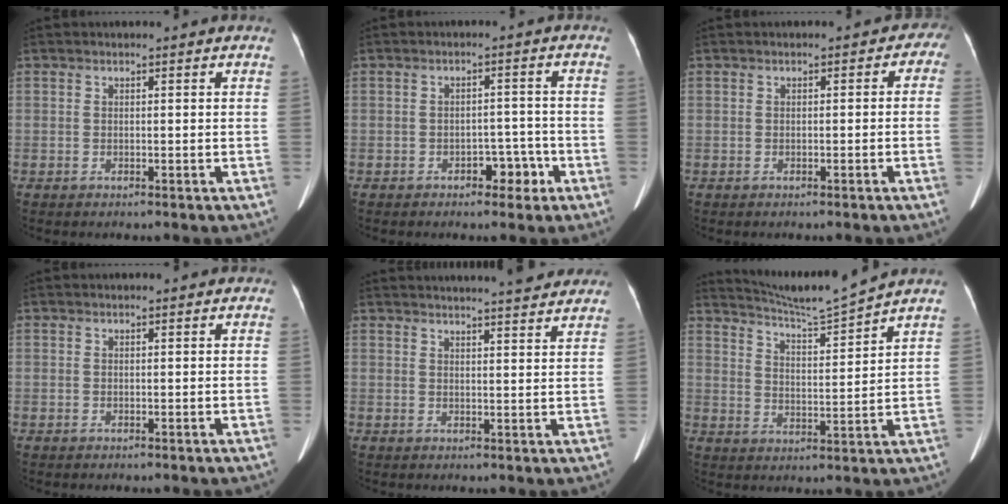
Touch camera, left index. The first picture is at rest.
{"total": 3.6, "force": [-2.0, 2.1, 2.1], "torque": [-0.021, 0.012, -0.025]}
{"total": 1.8, "force": [-0.7, 1.4, 0.8], "torque": [0.007, 0.014, -0.014]}
{"total": 0.0}
{"total": 14.3, "force": [13.2, 1.1, 5.2], "torque": [-0.071, 0.017, 0.161]}
{"total": 8.3, "force": [7.9, -2.4, 1.1], "torque": [-0.038, -0.027, 0.145]}